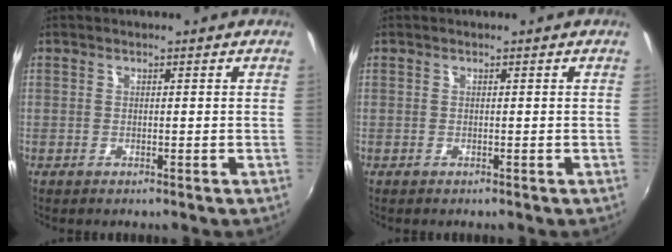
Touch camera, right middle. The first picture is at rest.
{"total": 0.0}